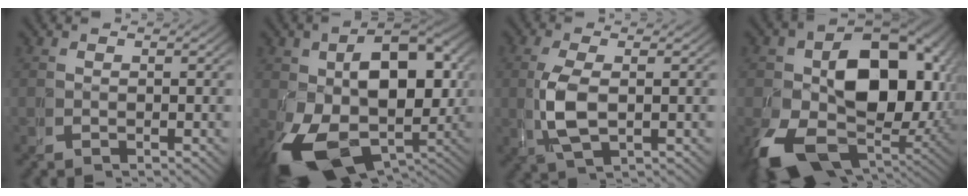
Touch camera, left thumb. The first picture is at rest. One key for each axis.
{"total": 15.5, "fx": -3.7, "fy": 10.3, "fz": 11.0, "tx": -0.215, "ty": -0.067, "tz": -0.020}
{"total": 3.6, "fx": 0.1, "fy": 1.8, "fz": 3.2, "tx": -0.087, "ty": -0.009, "tz": 0.012}
{"total": 19.7, "fx": -2.9, "fy": 13.6, "fz": 13.9, "tx": -0.259, "ty": -0.082, "tz": -0.004}